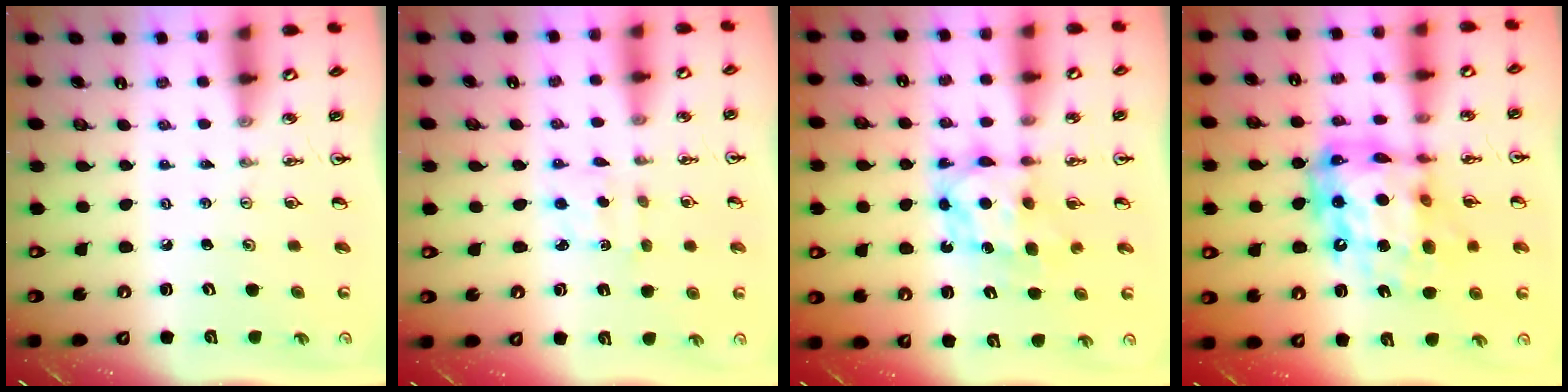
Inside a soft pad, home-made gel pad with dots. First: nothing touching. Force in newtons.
{"total": 1.7, "press": 1.5, "slide": 0.8}
{"total": 7.1, "press": 7.0, "slide": 0.5}
{"total": 19.1, "press": 19.0, "slide": 2.0}